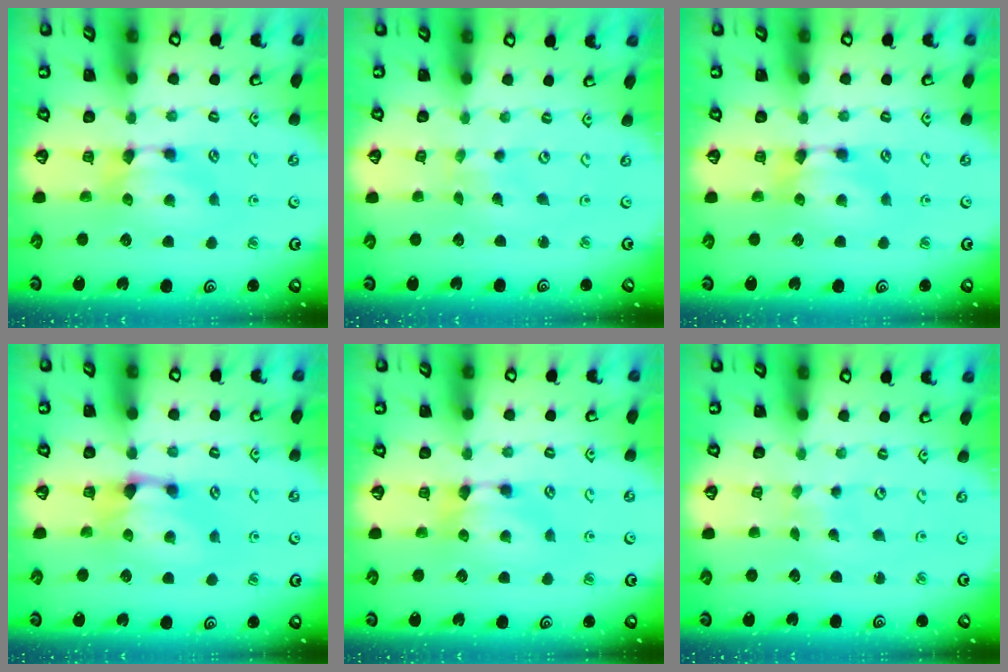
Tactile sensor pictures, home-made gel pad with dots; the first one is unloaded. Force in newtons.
{"total": 5.3, "press": 5.3, "slide": 0.2}
{"total": 0.0}
{"total": 1.0, "press": 0.3, "slide": 1.0}
{"total": 0.0}
{"total": 5.3, "press": 5.2, "slide": 0.3}